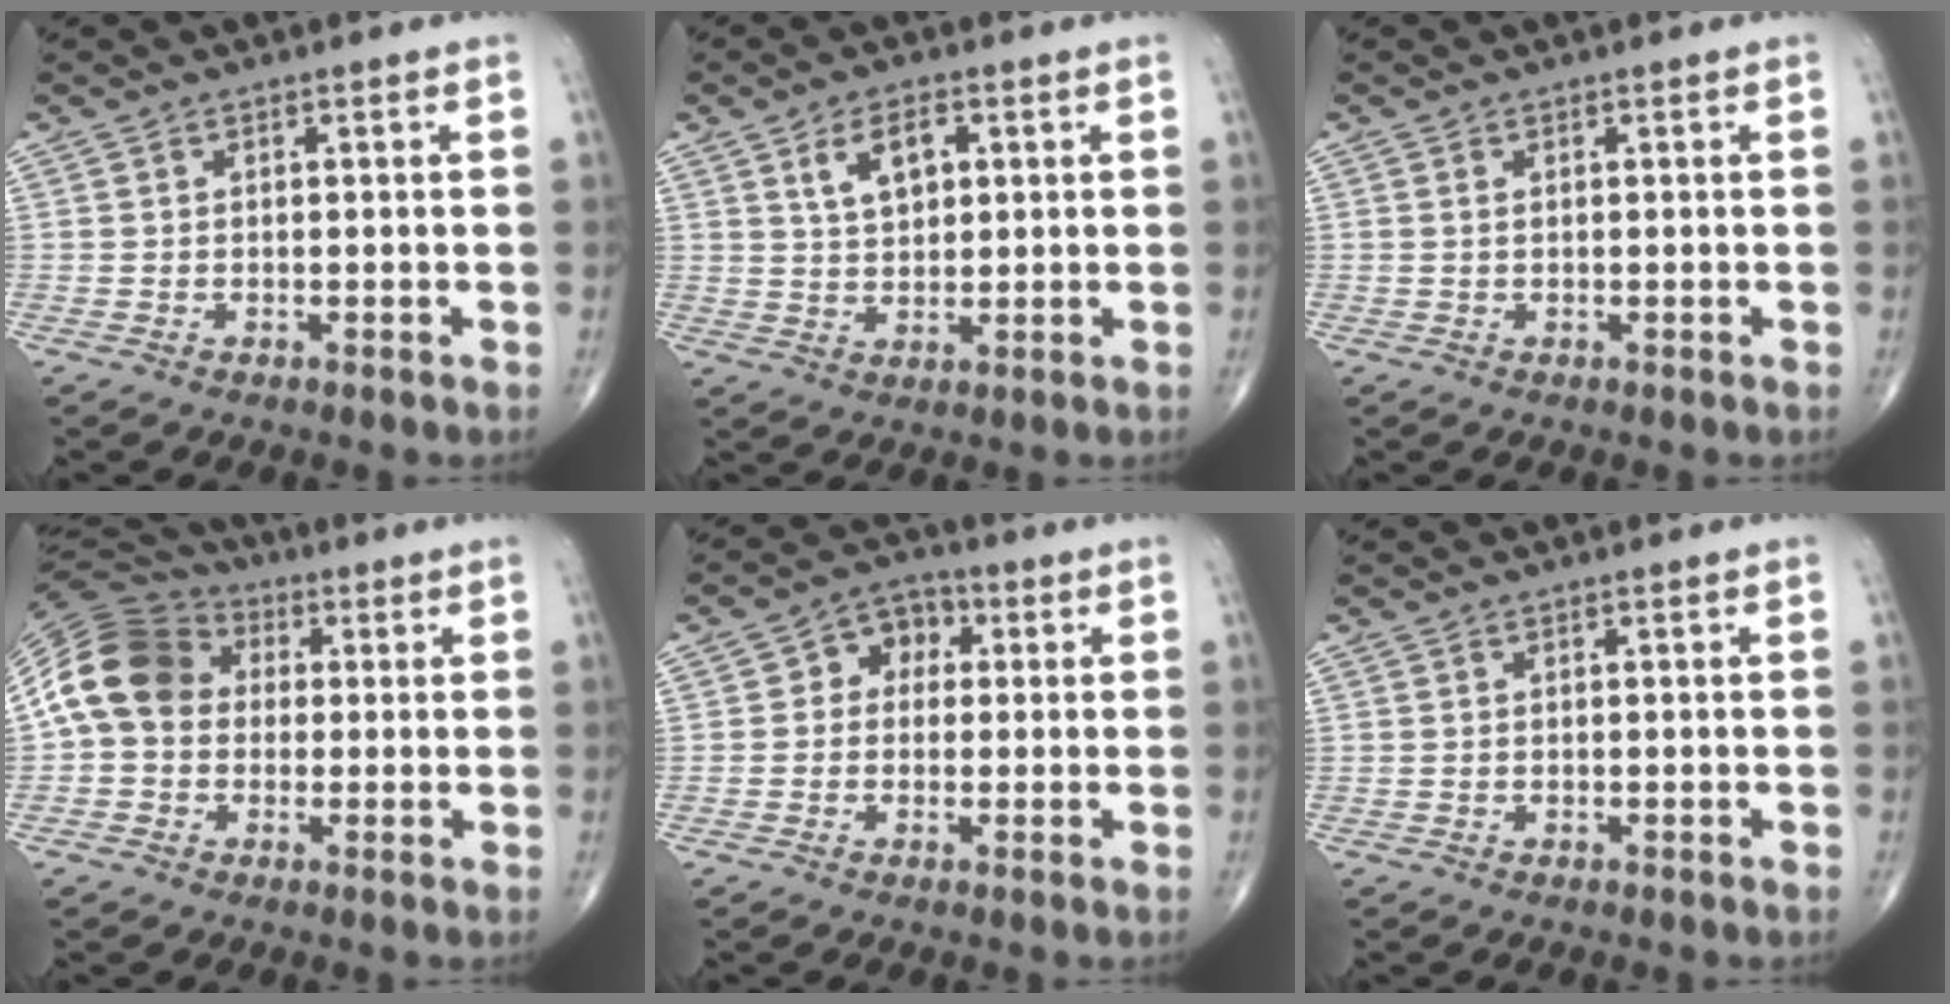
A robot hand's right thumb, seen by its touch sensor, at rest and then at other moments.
{"total": 6.3, "force": [2.4, 3.6, 4.5], "torque": [-0.064, -0.007, 0.046]}
{"total": 0.0}
{"total": 13.6, "force": [1.4, 10.9, 7.9], "torque": [-0.142, 0.035, 0.013]}
{"total": 6.1, "force": [0.9, 4.9, 3.5], "torque": [-0.022, 0.017, 0.004]}
{"total": 0.0}